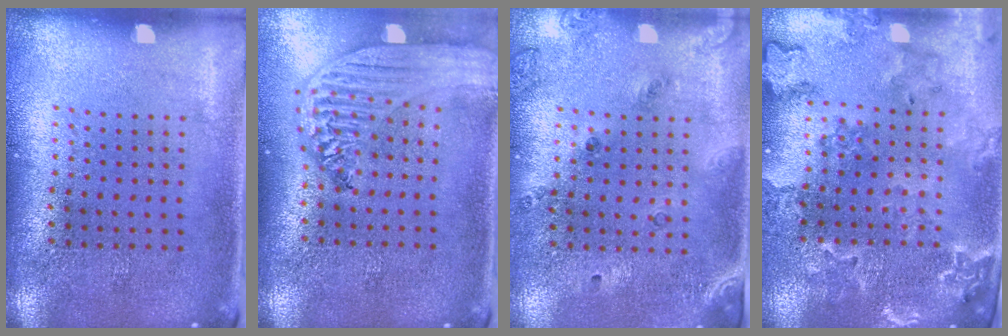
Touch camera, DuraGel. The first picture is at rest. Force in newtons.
{"total": 2.9, "press": 2.3, "slide": 1.7}
{"total": 1.5, "press": 1.2, "slide": 0.9}
{"total": 1.9, "press": 1.9, "slide": 0.2}